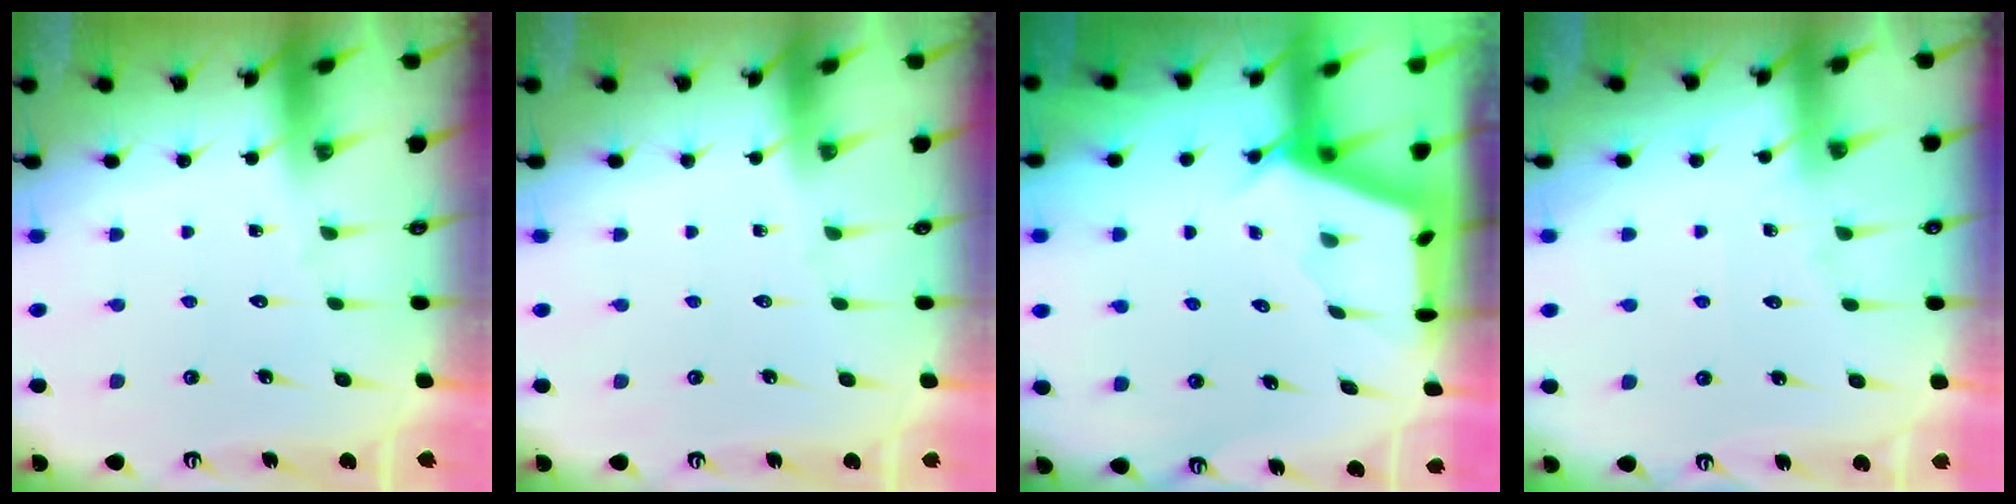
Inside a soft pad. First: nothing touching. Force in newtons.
{"total": 0.0}
{"total": 2.5, "press": 2.5, "slide": 0.4}
{"total": 5.2, "press": 5.1, "slide": 0.6}